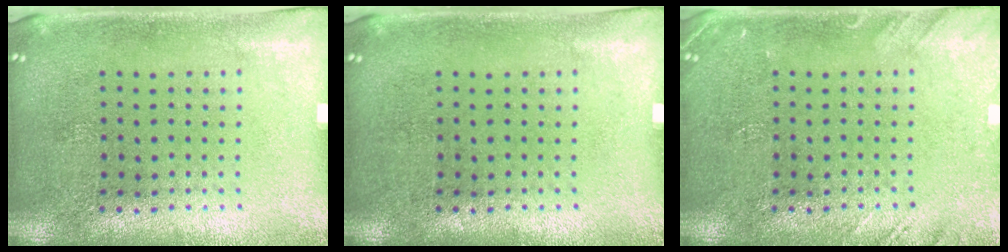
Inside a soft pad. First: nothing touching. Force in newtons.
{"total": 0.0}
{"total": 1.8, "press": 1.8, "slide": 0.1}